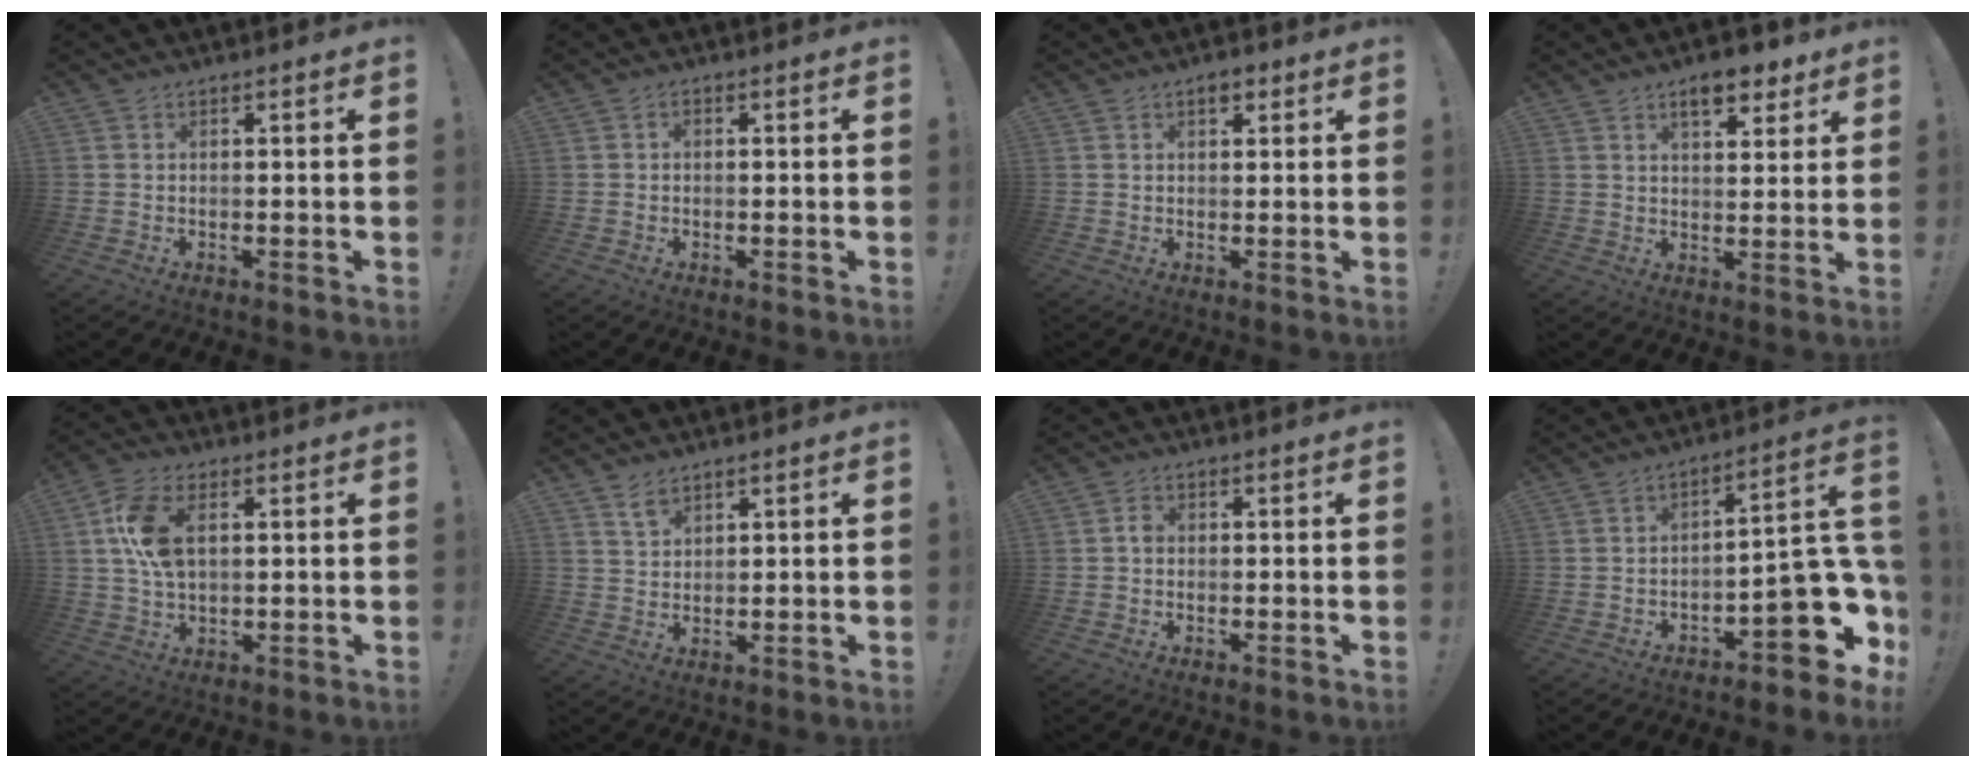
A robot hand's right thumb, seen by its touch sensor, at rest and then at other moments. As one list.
[{"total": 0.9, "force": [-0.6, 0.4, 0.5], "torque": [-0.017, 0.007, -0.011]}, {"total": 2.7, "force": [1.4, 1.6, 1.7], "torque": [-0.013, -0.004, 0.020]}, {"total": 7.9, "force": [5.3, 3.4, 4.7], "torque": [-0.049, -0.028, 0.089]}, {"total": 10.8, "force": [2.5, 6.4, 8.4], "torque": [-0.169, 0.000, 0.043]}, {"total": 3.7, "force": [2.6, 2.0, 1.6], "torque": [-0.020, -0.013, 0.048]}, {"total": 1.8, "force": [-0.4, 1.3, 1.2], "torque": [-0.019, 0.007, -0.009]}, {"total": 14.8, "force": [-5.5, 6.2, 12.3], "torque": [-0.132, 0.024, -0.080]}]